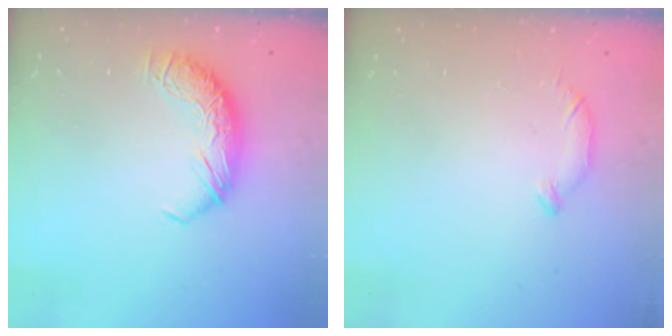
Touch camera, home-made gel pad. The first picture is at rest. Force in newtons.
{"total": 6.0, "press": 5.9, "slide": 0.7}